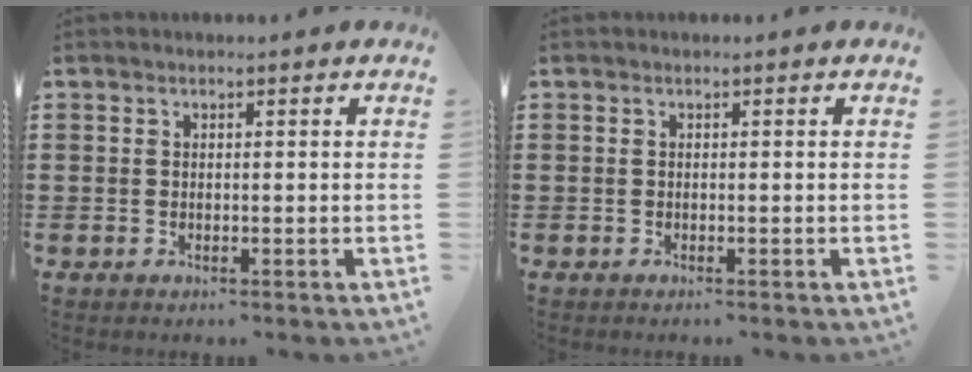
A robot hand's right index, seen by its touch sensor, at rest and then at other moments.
{"total": 0.0}